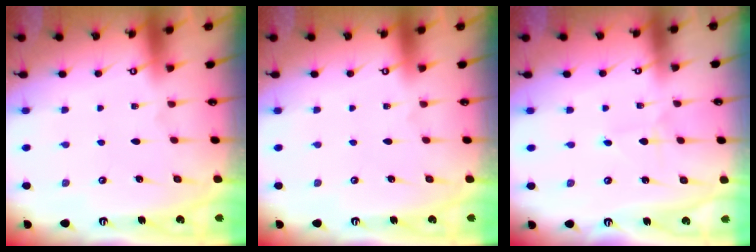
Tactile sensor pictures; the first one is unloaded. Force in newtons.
{"total": 0.0}
{"total": 1.3, "press": 1.3, "slide": 0.1}